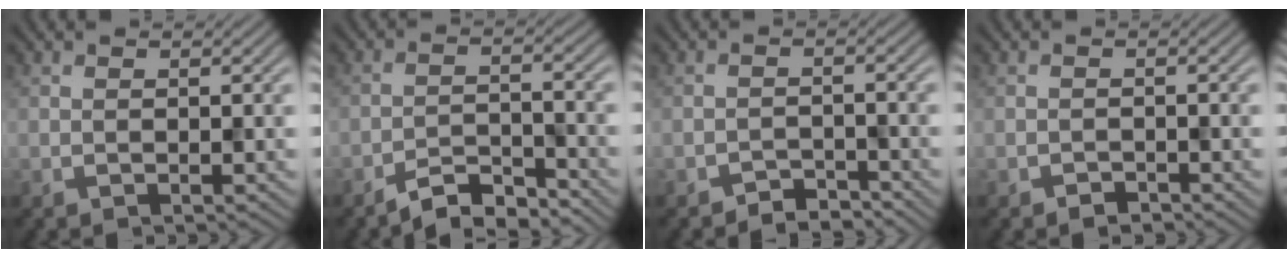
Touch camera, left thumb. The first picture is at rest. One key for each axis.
{"total": 4.7, "fx": -4.3, "fy": 0.7, "fz": 1.8, "tx": -0.032, "ty": 0.004, "tz": -0.086}
{"total": 2.5, "fx": -2.4, "fy": 0.7, "fz": 0.6, "tx": -0.004, "ty": 0.005, "tz": -0.046}
{"total": 1.2, "fx": -1.0, "fy": 0.5, "fz": 0.4, "tx": -0.005, "ty": -0.001, "tz": -0.019}